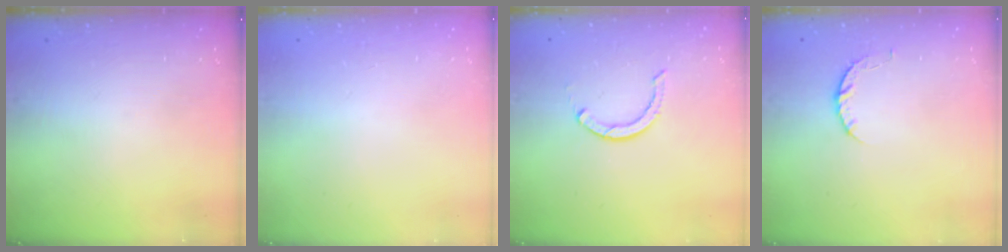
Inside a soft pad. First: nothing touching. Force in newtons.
{"total": 2.4, "press": 2.4, "slide": 0.2}
{"total": 2.6, "press": 2.6, "slide": 0.1}
{"total": 3.9, "press": 3.9, "slide": 0.6}